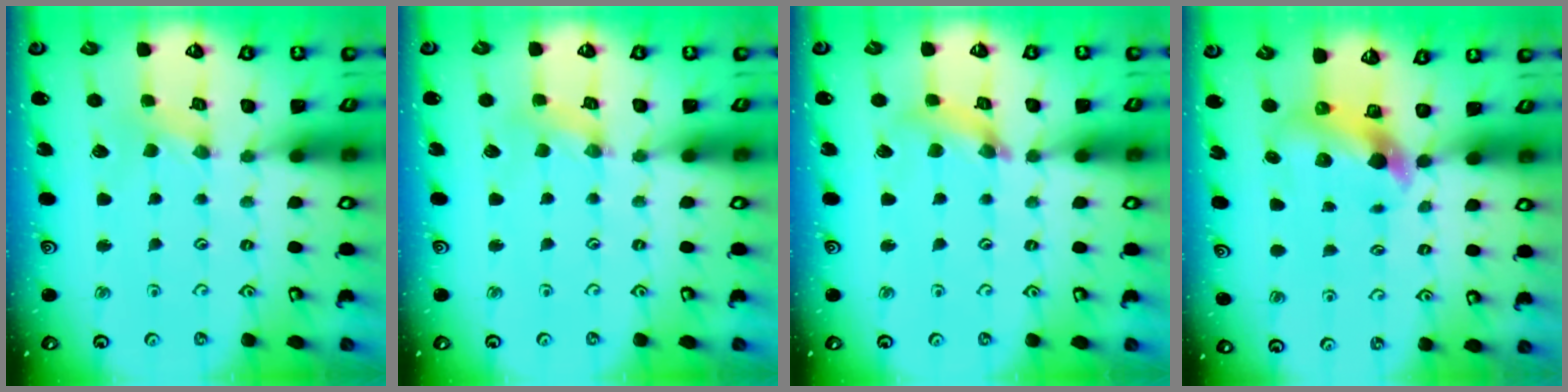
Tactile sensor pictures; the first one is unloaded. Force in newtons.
{"total": 2.8, "press": 2.7, "slide": 0.4}
{"total": 6.4, "press": 6.4, "slide": 0.6}
{"total": 5.2, "press": 5.1, "slide": 0.8}